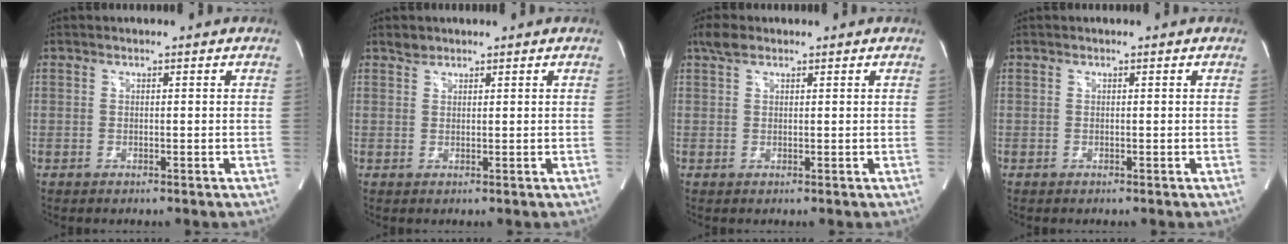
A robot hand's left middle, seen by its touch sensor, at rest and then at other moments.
{"total": 1.2, "force": [1.1, 0.5, 0.1], "torque": [-0.002, 0.004, 0.020]}
{"total": 2.3, "force": [1.7, 1.0, 1.1], "torque": [-0.027, 0.015, 0.034]}
{"total": 0.0}